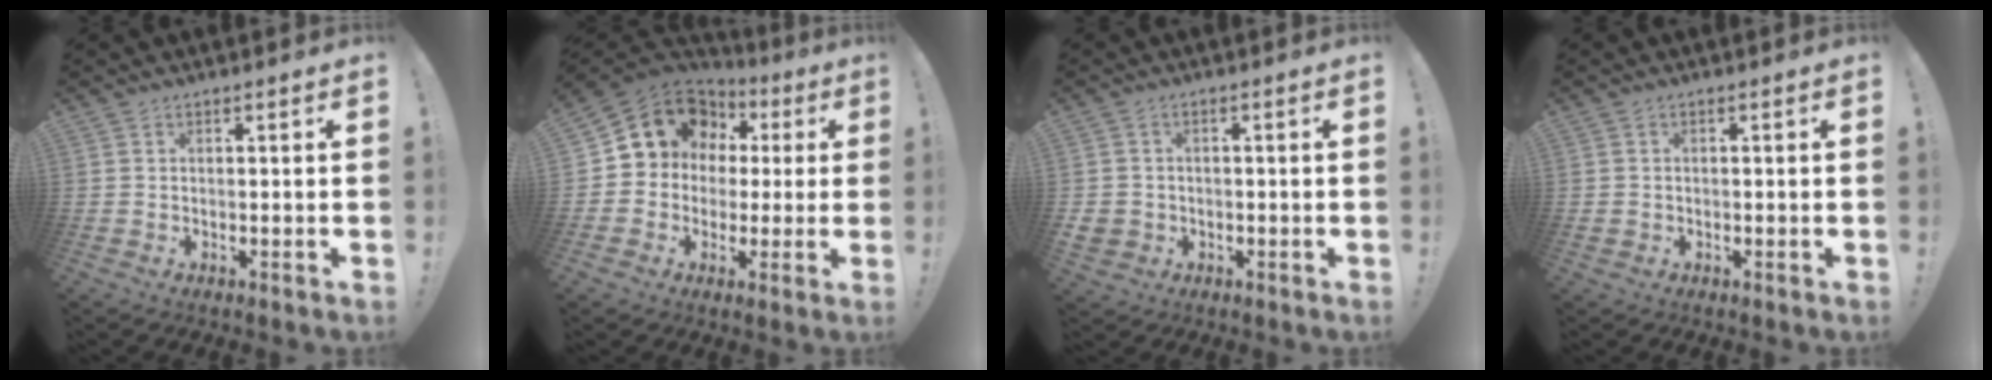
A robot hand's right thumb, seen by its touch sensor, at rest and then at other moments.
{"total": 12.4, "force": [4.2, 10.5, 5.1], "torque": [-0.079, -0.020, 0.089]}
{"total": 3.1, "force": [-0.5, 2.9, 1.1], "torque": [-0.023, -0.003, -0.011]}
{"total": 0.8, "force": [-0.3, 0.8, 0.1], "torque": [-0.002, 0.002, -0.006]}